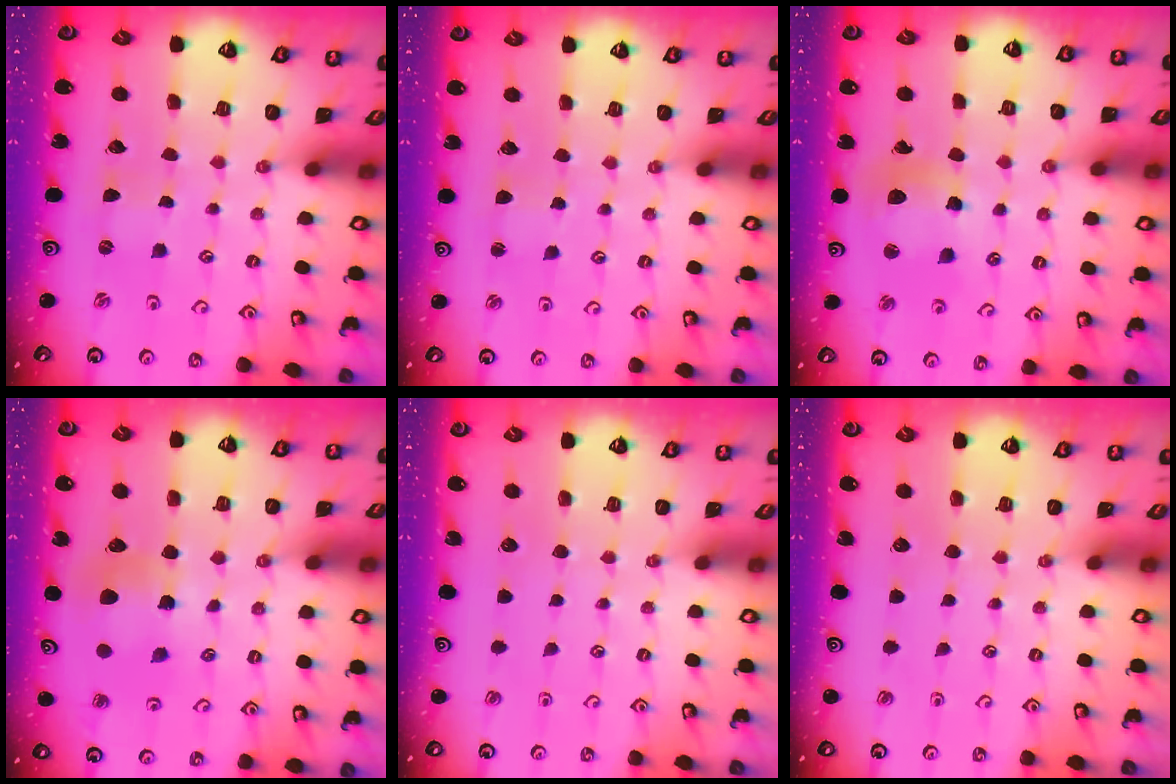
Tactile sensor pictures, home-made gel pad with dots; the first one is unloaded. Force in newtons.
{"total": 1.9, "press": 1.9, "slide": 0.2}
{"total": 12.3, "press": 12.1, "slide": 2.2}
{"total": 7.0, "press": 7.0, "slide": 1.0}
{"total": 0.0}
{"total": 0.0}